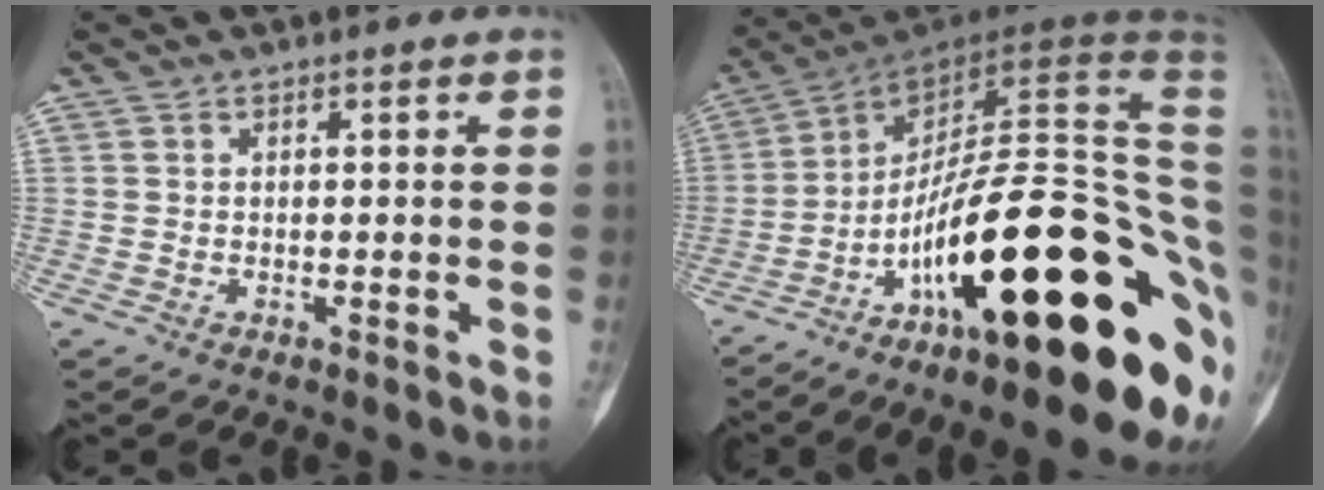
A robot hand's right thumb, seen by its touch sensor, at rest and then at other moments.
{"total": 29.5, "force": [-9.4, 7.2, 27.0], "torque": [-0.313, 0.077, -0.144]}